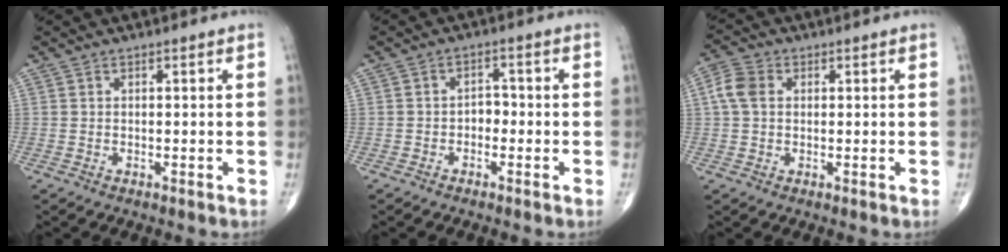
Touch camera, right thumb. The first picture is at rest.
{"total": 2.5, "force": [-0.9, 1.8, 1.5], "torque": [-0.009, 0.013, -0.023]}
{"total": 4.9, "force": [0.8, 3.6, 3.2], "torque": [-0.071, 0.013, 0.011]}